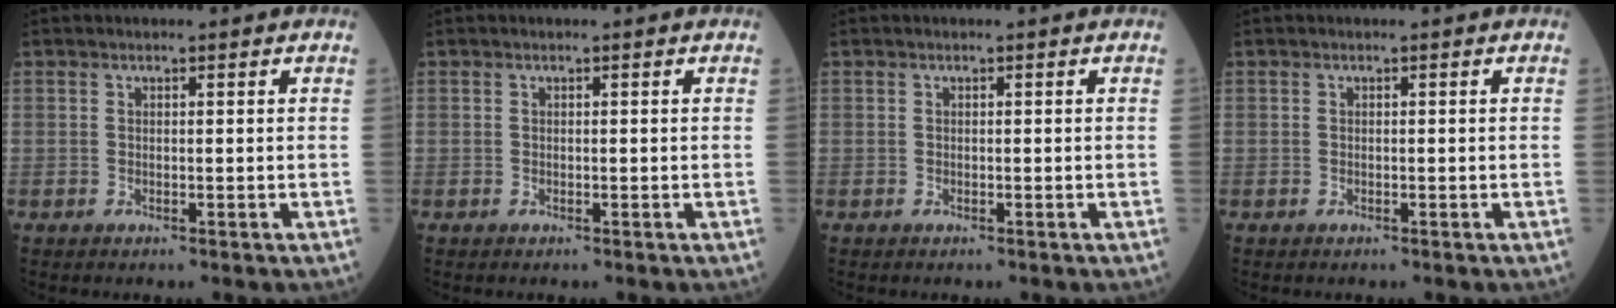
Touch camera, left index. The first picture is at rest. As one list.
[{"total": 0.0}, {"total": 0.0}, {"total": 0.0}]